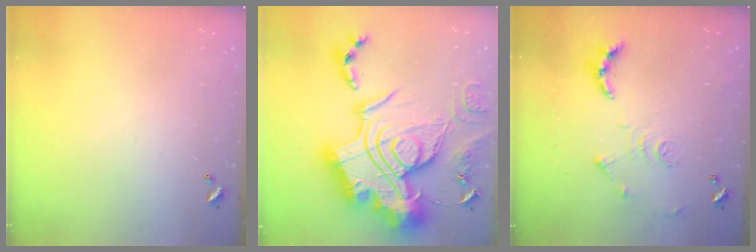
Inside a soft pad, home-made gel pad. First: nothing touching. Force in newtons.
{"total": 0.6, "press": 0.6, "slide": 0.0}
{"total": 12.0, "press": 11.9, "slide": 1.3}